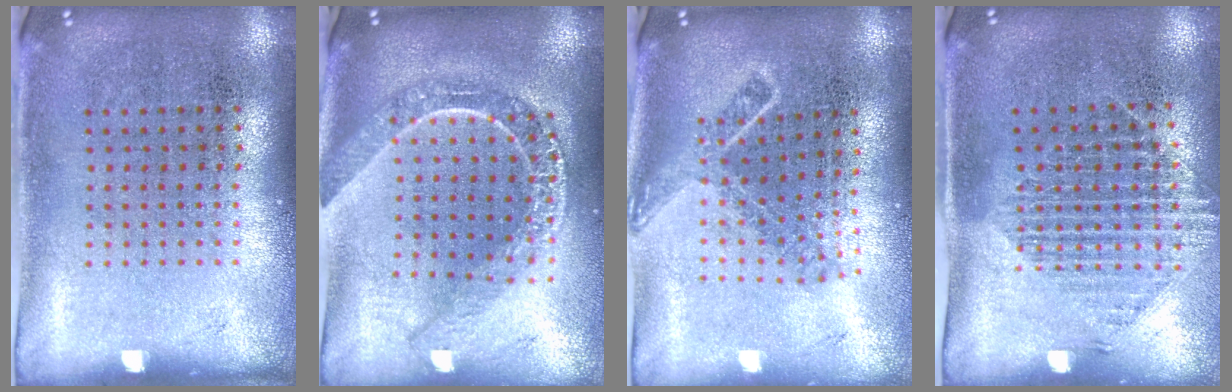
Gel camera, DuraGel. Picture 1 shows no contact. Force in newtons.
{"total": 2.2, "press": 1.8, "slide": 1.1}
{"total": 1.7, "press": 1.2, "slide": 1.2}
{"total": 1.6, "press": 1.3, "slide": 0.9}